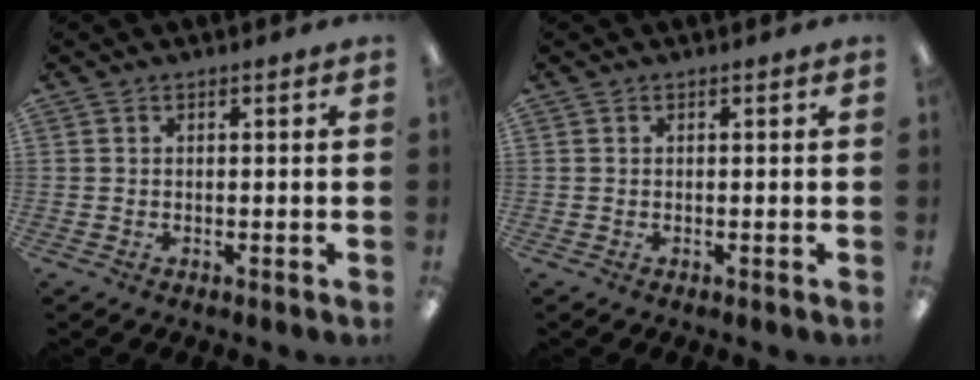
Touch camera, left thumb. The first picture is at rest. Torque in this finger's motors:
{"motor_torque": [-0.03, -0.03, 0.02, -0.01, 0.00]}